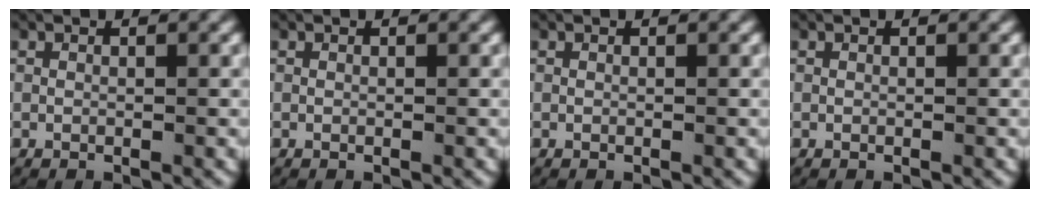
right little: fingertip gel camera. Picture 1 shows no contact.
{"total": 0.0}
{"total": 0.0}
{"total": 0.0}